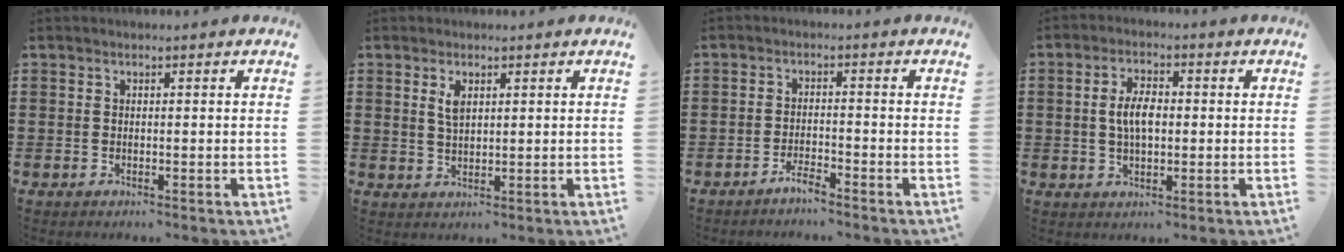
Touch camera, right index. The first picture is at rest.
{"total": 2.7, "force": [1.2, 1.2, 2.0], "torque": [-0.046, 0.004, 0.022]}
{"total": 2.4, "force": [-2.2, 0.0, 0.9], "torque": [-0.019, 0.002, -0.043]}
{"total": 5.1, "force": [0.1, 2.5, 4.5], "torque": [-0.087, 0.003, -0.004]}